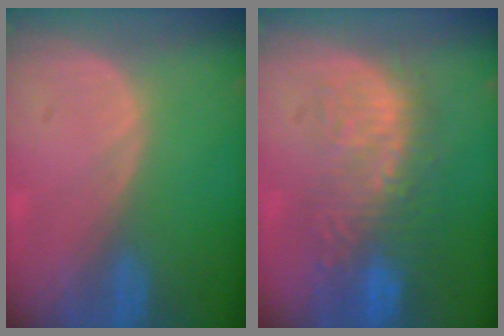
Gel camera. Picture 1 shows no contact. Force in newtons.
{"total": 10.7, "press": 9.4, "slide": 5.3}